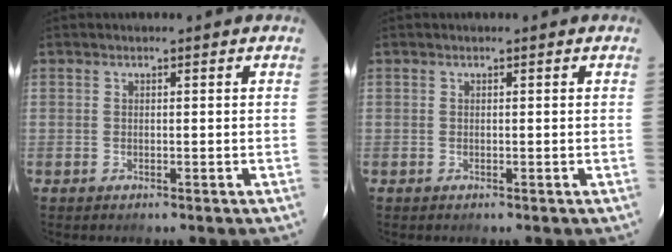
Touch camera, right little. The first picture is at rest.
{"total": 0.0}